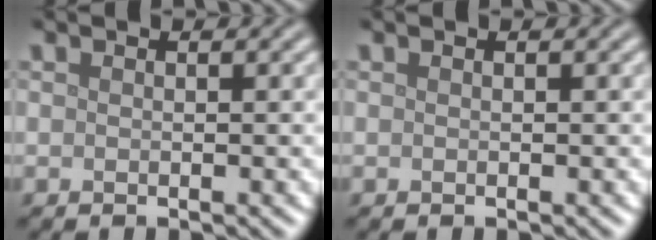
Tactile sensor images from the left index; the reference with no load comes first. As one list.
[{"total": 0.0}]